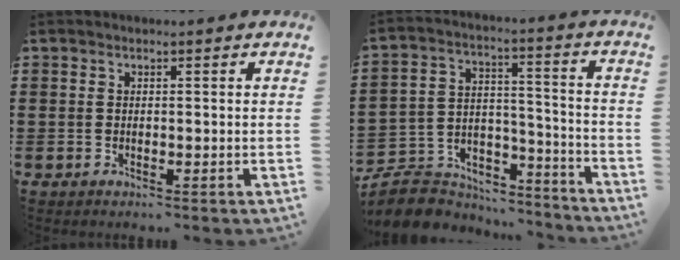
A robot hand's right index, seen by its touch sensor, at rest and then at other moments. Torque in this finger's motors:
{"motor_torque": [-1.14, 1.00, -1.05, -0.12]}